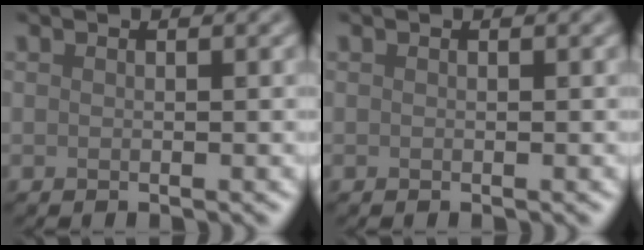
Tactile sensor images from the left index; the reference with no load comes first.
{"total": 0.0}